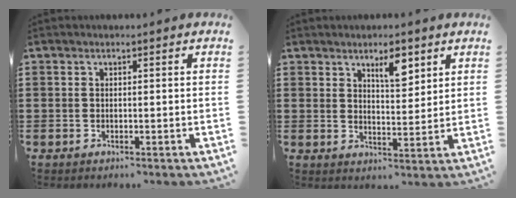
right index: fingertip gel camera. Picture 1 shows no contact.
{"total": 4.8, "force": [3.1, 1.8, 3.2], "torque": [-0.045, -0.003, 0.049]}